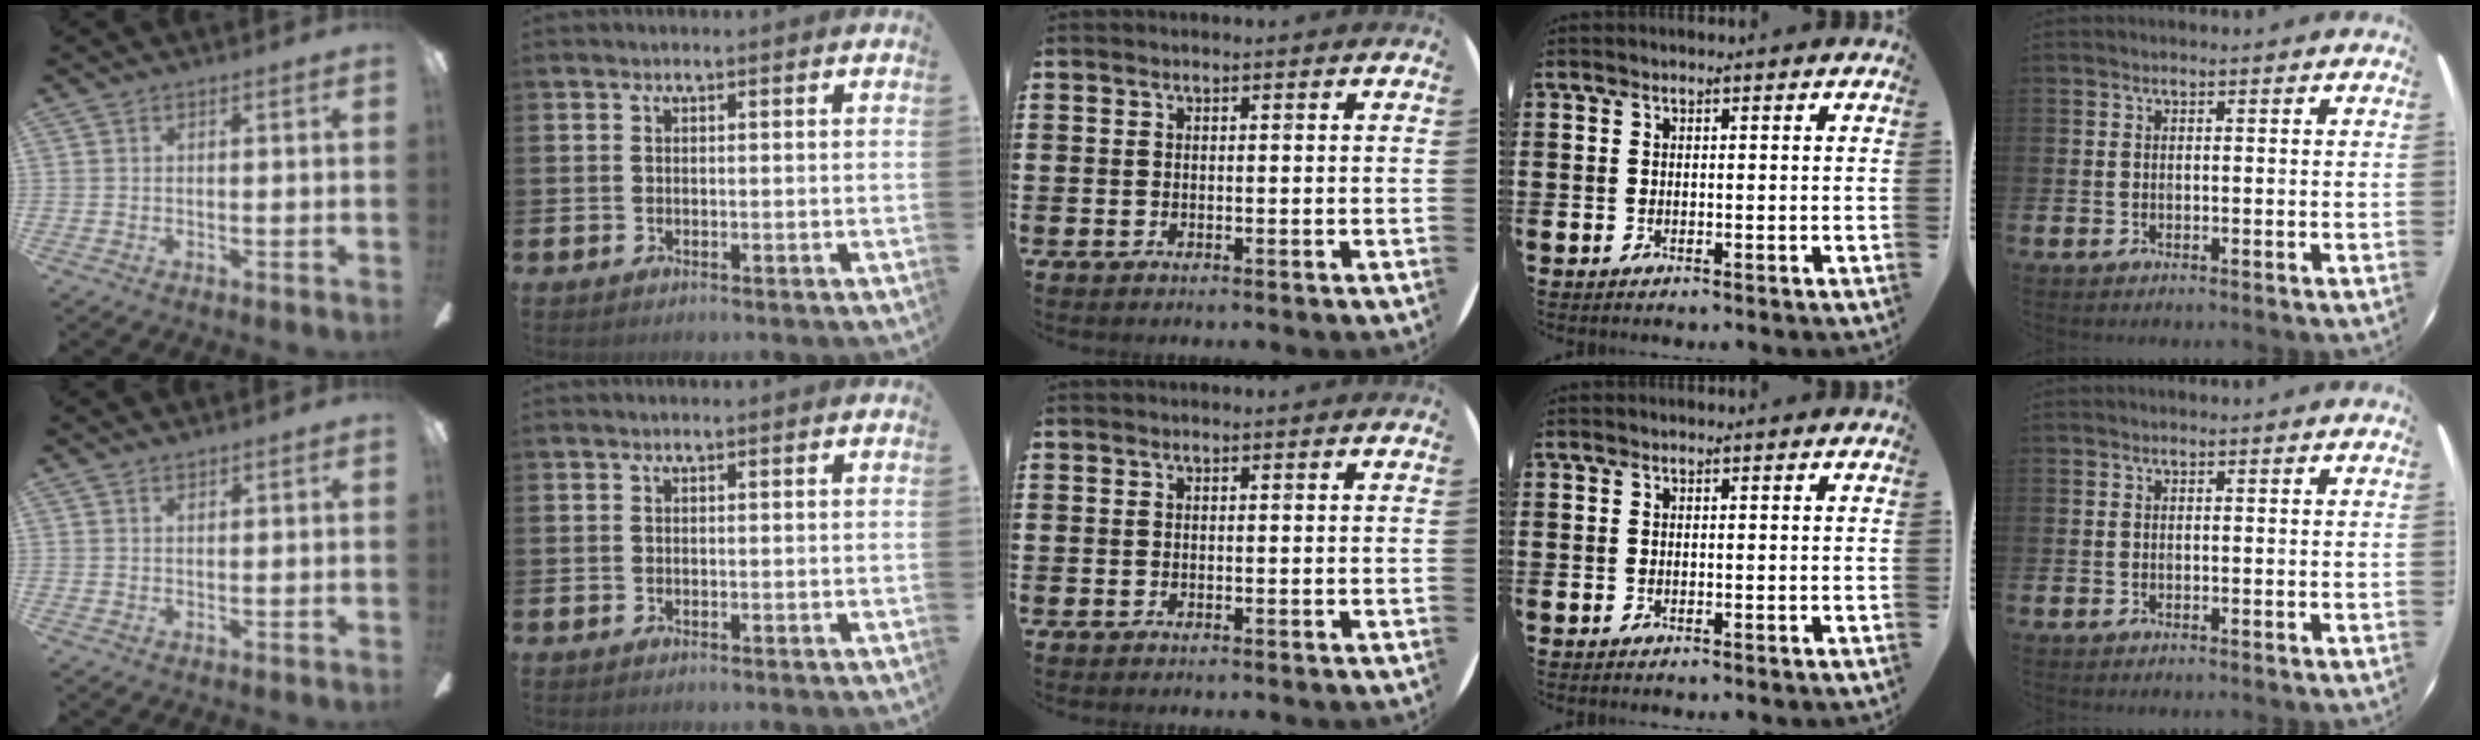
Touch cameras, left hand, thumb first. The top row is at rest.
{"thumb": {"total": 0.8, "force": [0.7, 0.4, 0.2], "torque": [-0.005, 0.000, 0.014]}}